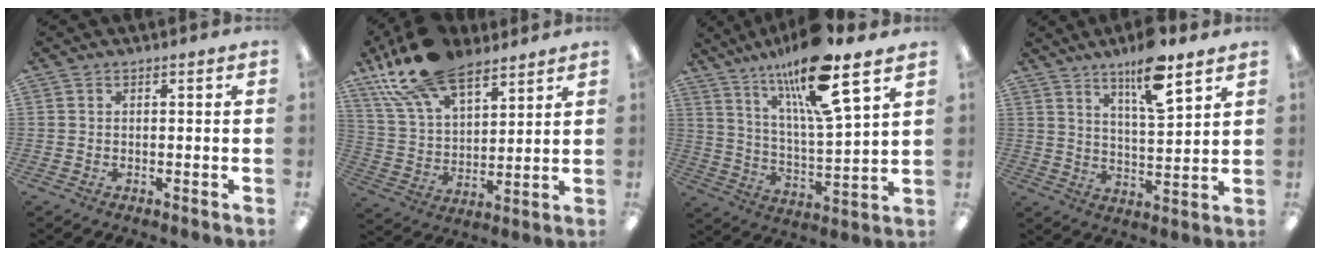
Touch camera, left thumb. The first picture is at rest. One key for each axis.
{"total": 19.3, "fx": 13.3, "fy": 9.3, "fz": 10.5, "tx": -0.210, "ty": -0.054, "tz": 0.243}
{"total": 17.9, "fx": 13.2, "fy": 2.6, "fz": 11.8, "tx": -0.214, "ty": -0.069, "tz": 0.211}
{"total": 11.8, "fx": 8.4, "fy": 2.6, "fz": 7.9, "tx": -0.125, "ty": -0.047, "tz": 0.139}